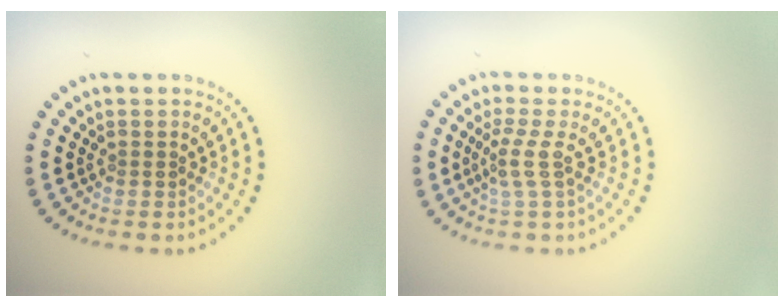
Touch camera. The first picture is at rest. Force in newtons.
{"total": 2.2, "press": 1.5, "slide": 1.6}